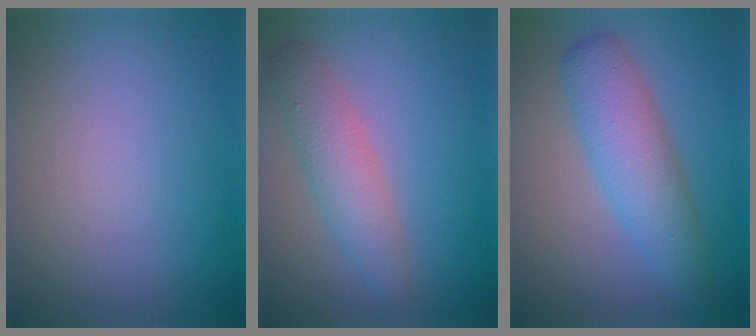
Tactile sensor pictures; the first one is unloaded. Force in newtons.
{"total": 3.5, "press": 3.5, "slide": 0.2}
{"total": 4.8, "press": 4.8, "slide": 0.1}